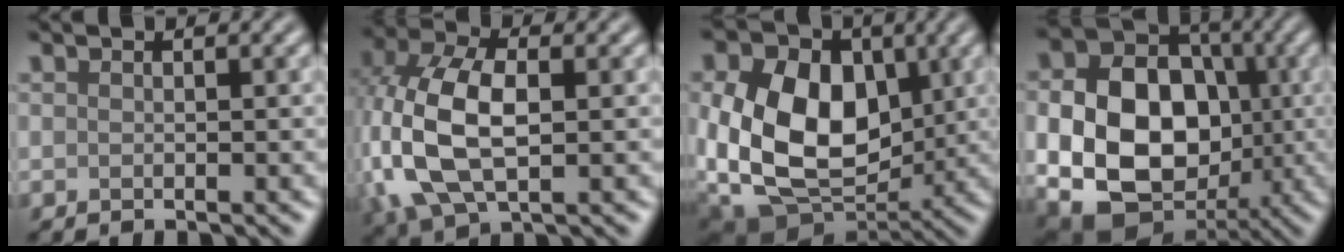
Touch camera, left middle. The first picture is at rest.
{"total": 9.6, "force": [-0.4, 5.7, 7.7], "torque": [-0.189, 0.001, -0.011]}
{"total": 15.6, "force": [0.7, 11.4, 10.7], "torque": [-0.191, -0.006, 0.013]}
{"total": 14.5, "force": [-1.6, 11.1, 9.2], "torque": [-0.155, -0.015, -0.024]}